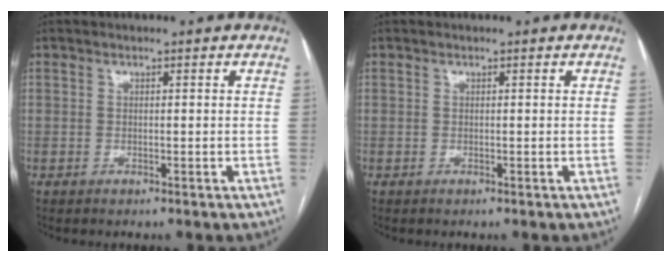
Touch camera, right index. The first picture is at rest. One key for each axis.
{"total": 0.0}